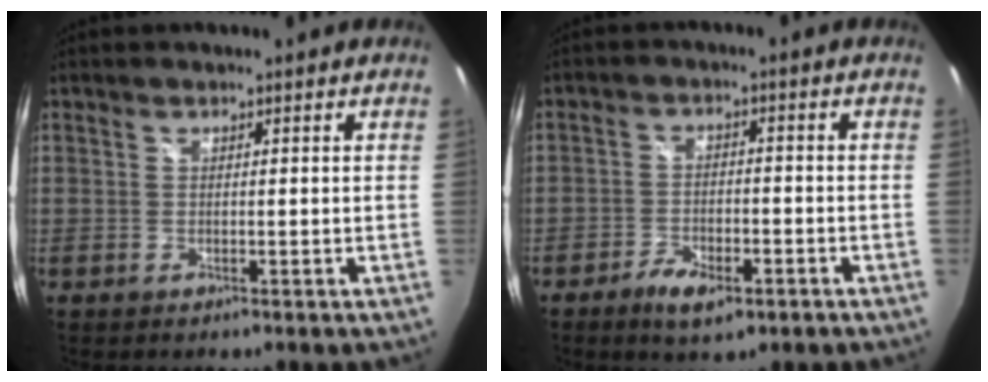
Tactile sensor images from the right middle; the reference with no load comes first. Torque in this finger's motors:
{"motor_torque": [0.06, 0.09, 0.12, 0.04]}